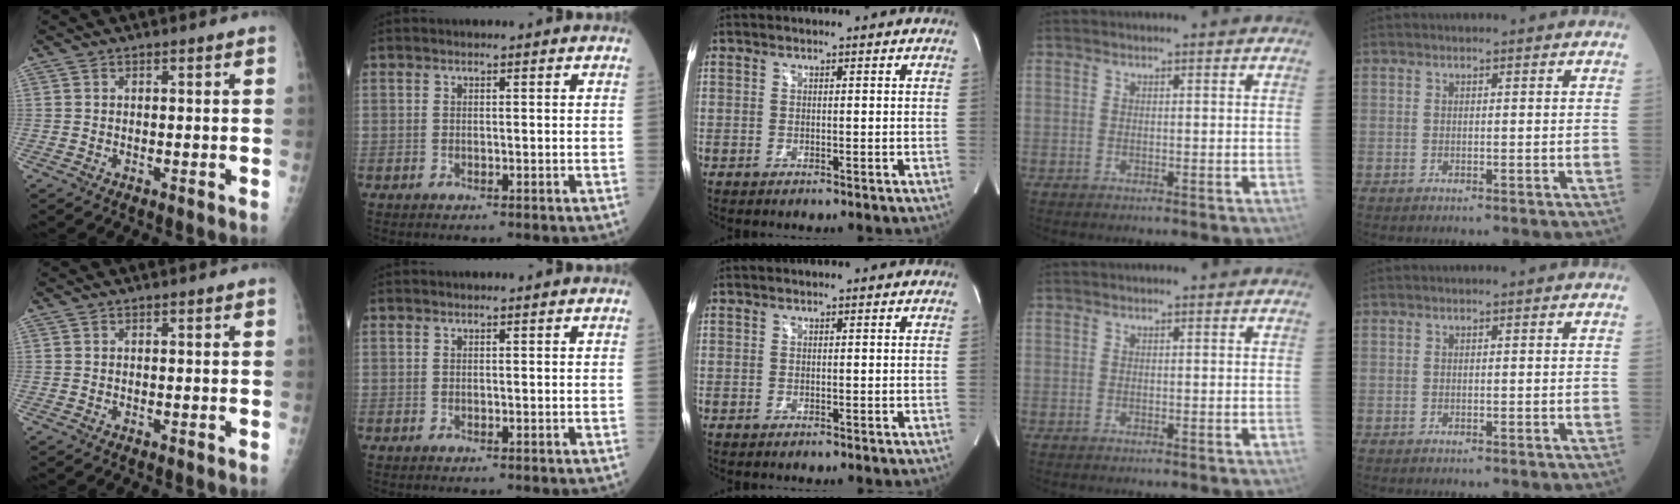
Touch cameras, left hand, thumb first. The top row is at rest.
{}